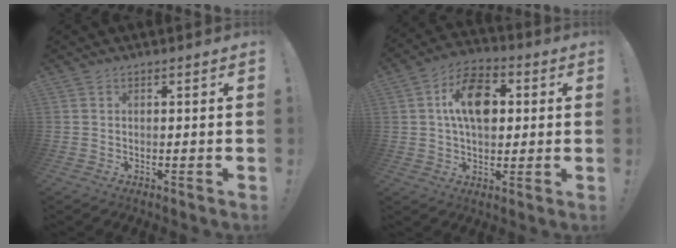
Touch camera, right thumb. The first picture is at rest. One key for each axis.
{"total": 13.8, "fx": 2.5, "fy": 8.6, "fz": 10.5, "tx": -0.161, "ty": 0.016, "tz": 0.048}